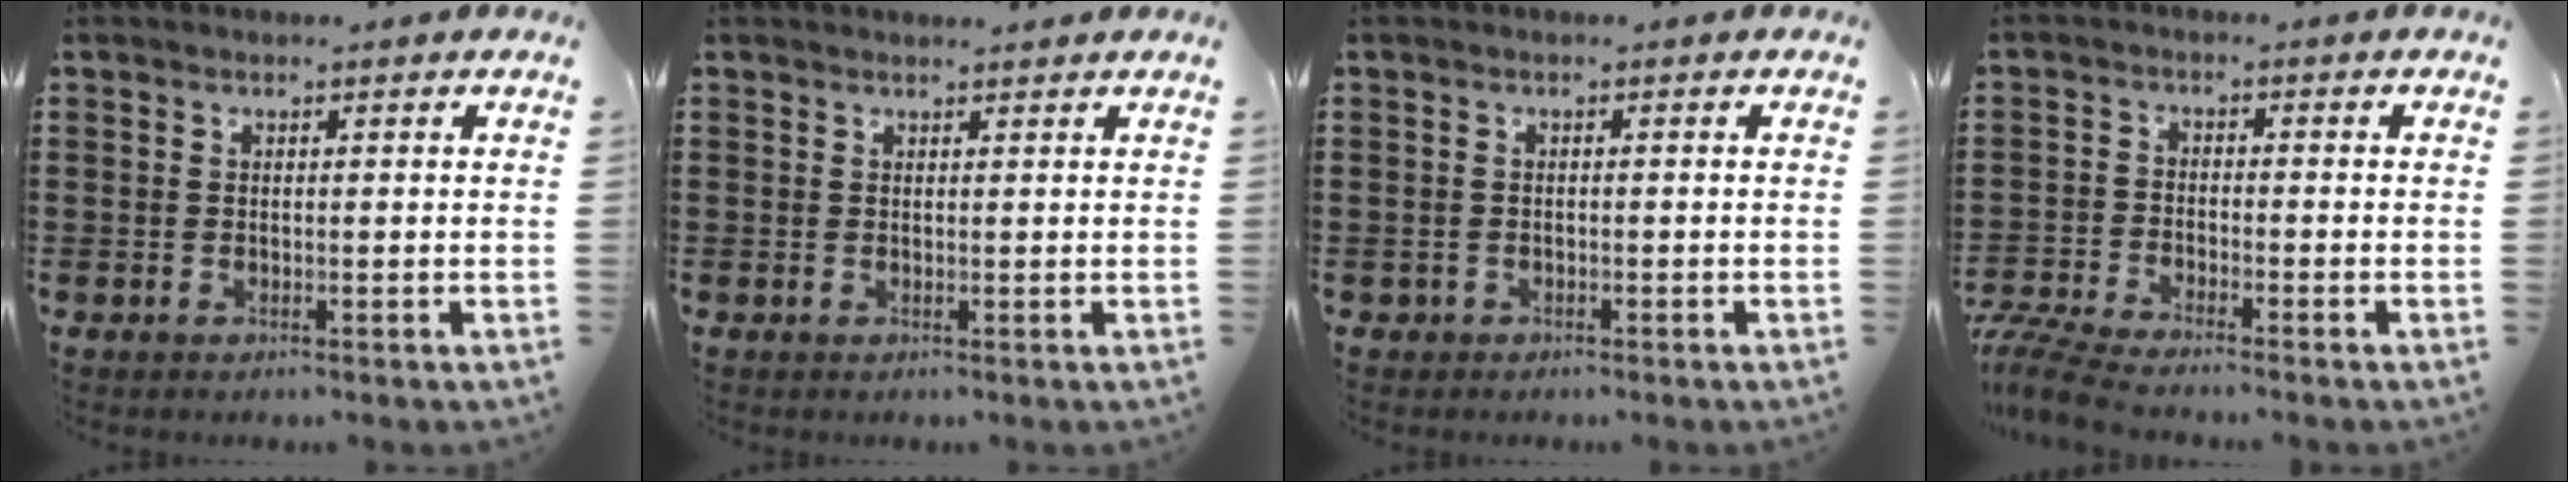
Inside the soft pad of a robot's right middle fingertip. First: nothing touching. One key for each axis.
{"total": 0.9, "fx": 0.9, "fy": -0.1, "fz": 0.0, "tx": -0.001, "ty": -0.003, "tz": 0.018}
{"total": 0.6, "fx": -0.4, "fy": 0.4, "fz": 0.0, "tx": -0.002, "ty": 0.003, "tz": -0.011}
{"total": 5.0, "fx": -4.7, "fy": 0.3, "fz": 1.8, "tx": -0.057, "ty": -0.014, "tz": -0.098}